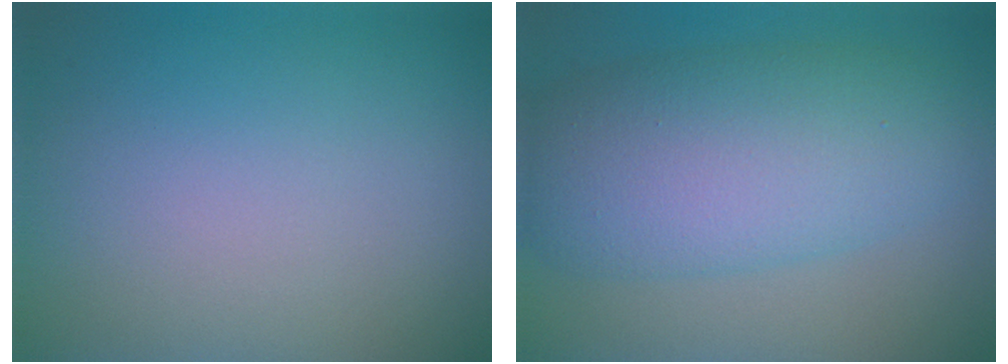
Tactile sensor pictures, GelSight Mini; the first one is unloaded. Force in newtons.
{"total": 8.7, "press": 8.7, "slide": 0.5}